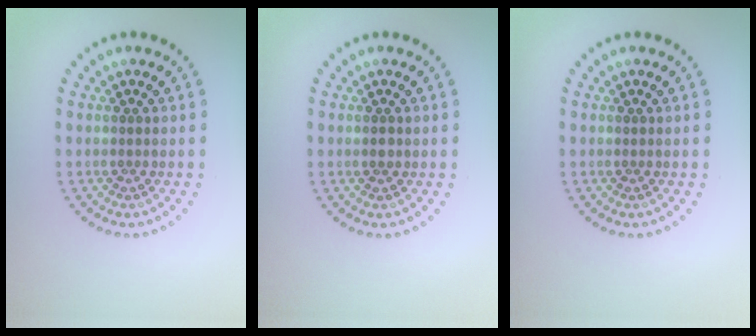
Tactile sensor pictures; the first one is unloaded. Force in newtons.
{"total": 0.9, "press": 0.9, "slide": 0.0}
{"total": 0.0}